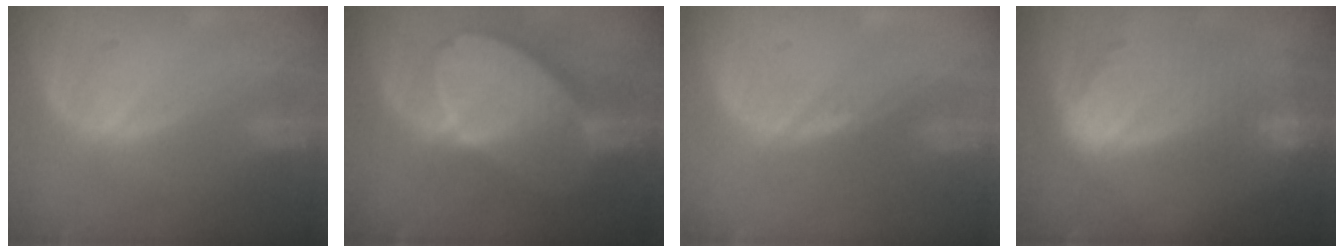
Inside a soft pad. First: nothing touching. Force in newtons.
{"total": 10.3, "press": 9.0, "slide": 5.0}
{"total": 0.5, "press": 0.5, "slide": 0.2}
{"total": 10.1, "press": 8.5, "slide": 5.4}